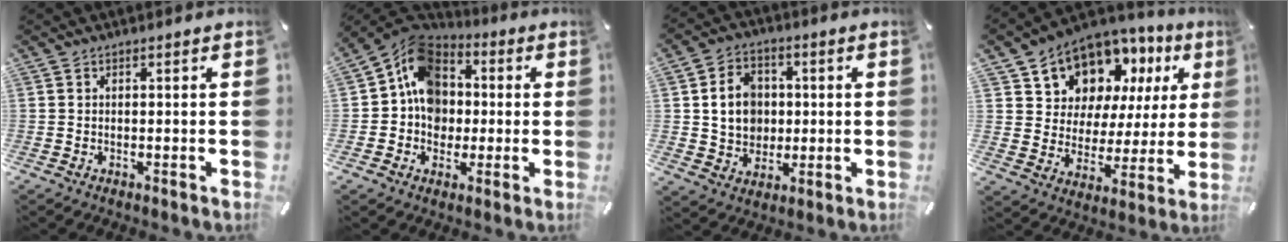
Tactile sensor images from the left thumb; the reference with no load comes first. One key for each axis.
{"total": 12.3, "fx": 0.9, "fy": 11.0, "fz": 5.6, "tx": -0.096, "ty": 0.005, "tz": 0.018}
{"total": 10.0, "fx": 1.2, "fy": 8.7, "fz": 4.8, "tx": -0.083, "ty": 0.011, "tz": 0.024}
{"total": 11.7, "fx": 8.5, "fy": 7.7, "fz": 2.2, "tx": -0.056, "ty": -0.079, "tz": 0.159}